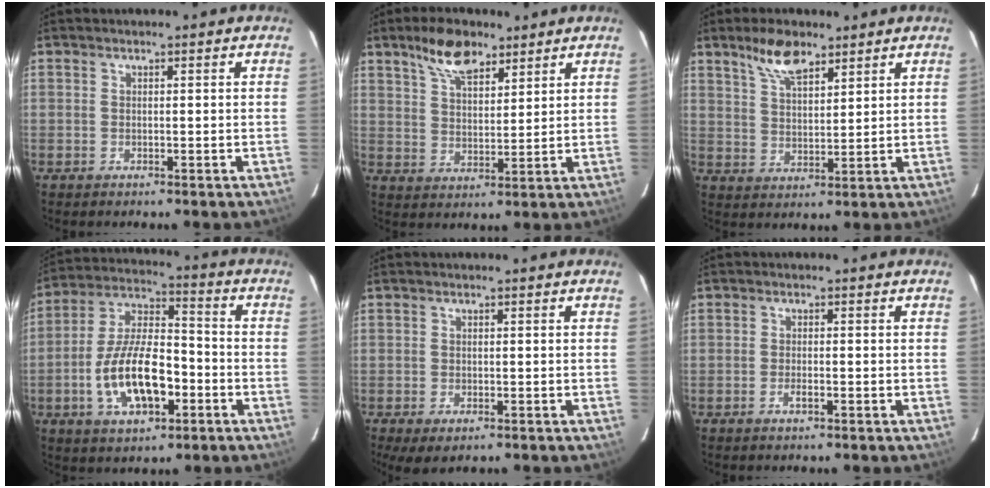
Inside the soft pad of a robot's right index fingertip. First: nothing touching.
{"total": 8.6, "force": [6.1, 3.4, 5.1], "torque": [-0.092, 0.009, 0.110]}
{"total": 7.2, "force": [5.2, 2.4, 4.3], "torque": [-0.078, 0.004, 0.099]}
{"total": 15.4, "force": [-5.0, 6.9, 12.8], "torque": [-0.252, 0.008, -0.082]}
{"total": 4.1, "force": [-2.4, 1.5, 2.9], "torque": [-0.059, -0.022, -0.035]}
{"total": 1.5, "force": [-0.9, 0.3, 1.1], "torque": [-0.025, 0.000, -0.016]}